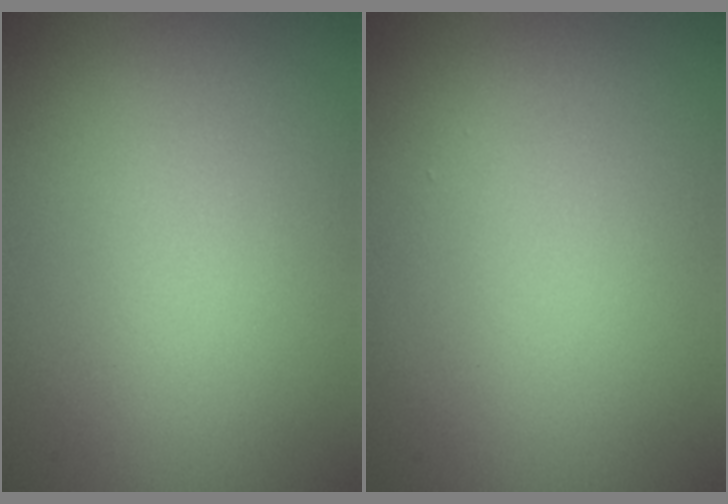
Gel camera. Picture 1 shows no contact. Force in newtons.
{"total": 0.0}